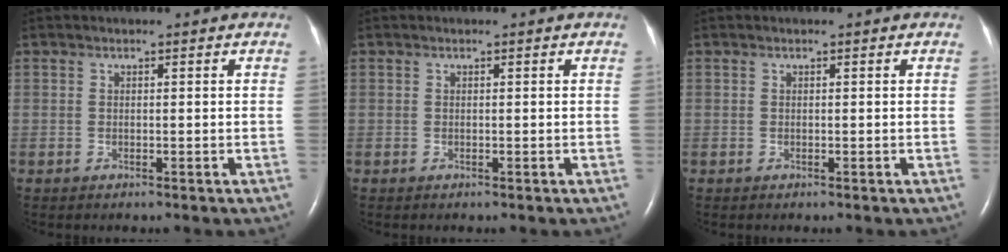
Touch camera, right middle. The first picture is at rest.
{"total": 0.0}
{"total": 0.0}